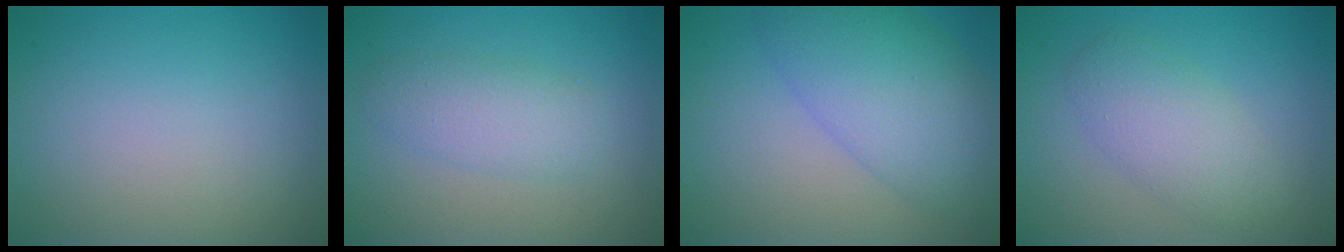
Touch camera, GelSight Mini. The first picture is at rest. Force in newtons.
{"total": 2.4, "press": 2.3, "slide": 0.1}
{"total": 7.3, "press": 7.3, "slide": 0.1}
{"total": 4.1, "press": 4.1, "slide": 0.1}